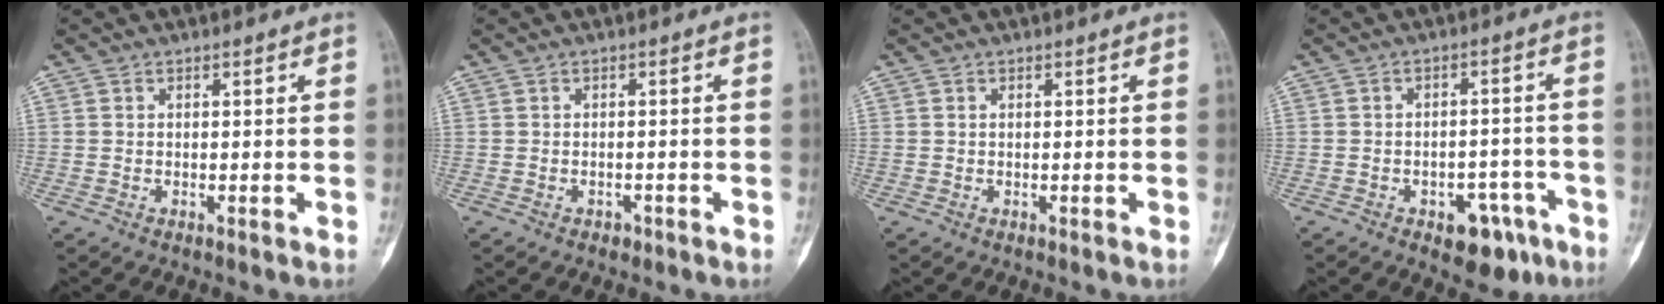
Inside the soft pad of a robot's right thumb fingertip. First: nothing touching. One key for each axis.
{"total": 1.1, "fx": -0.8, "fy": 0.7, "fz": 0.4, "tx": -0.007, "ty": 0.005, "tz": -0.011}
{"total": 0.0}
{"total": 8.7, "fx": -4.7, "fy": 5.0, "fz": 5.3, "tx": -0.041, "ty": 0.036, "tz": -0.056}